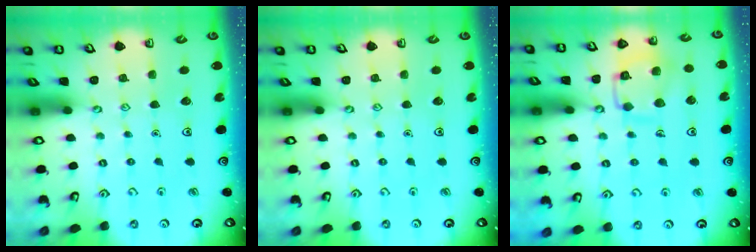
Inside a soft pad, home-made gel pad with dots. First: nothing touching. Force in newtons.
{"total": 0.0}
{"total": 11.7, "press": 11.7, "slide": 0.7}